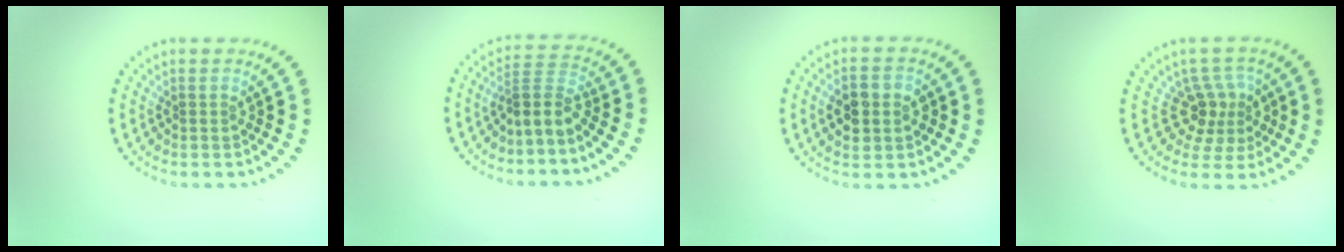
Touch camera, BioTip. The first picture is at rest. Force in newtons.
{"total": 2.9, "press": 2.0, "slide": 2.1}
{"total": 3.8, "press": 3.8, "slide": 0.2}
{"total": 3.3, "press": 2.4, "slide": 2.3}